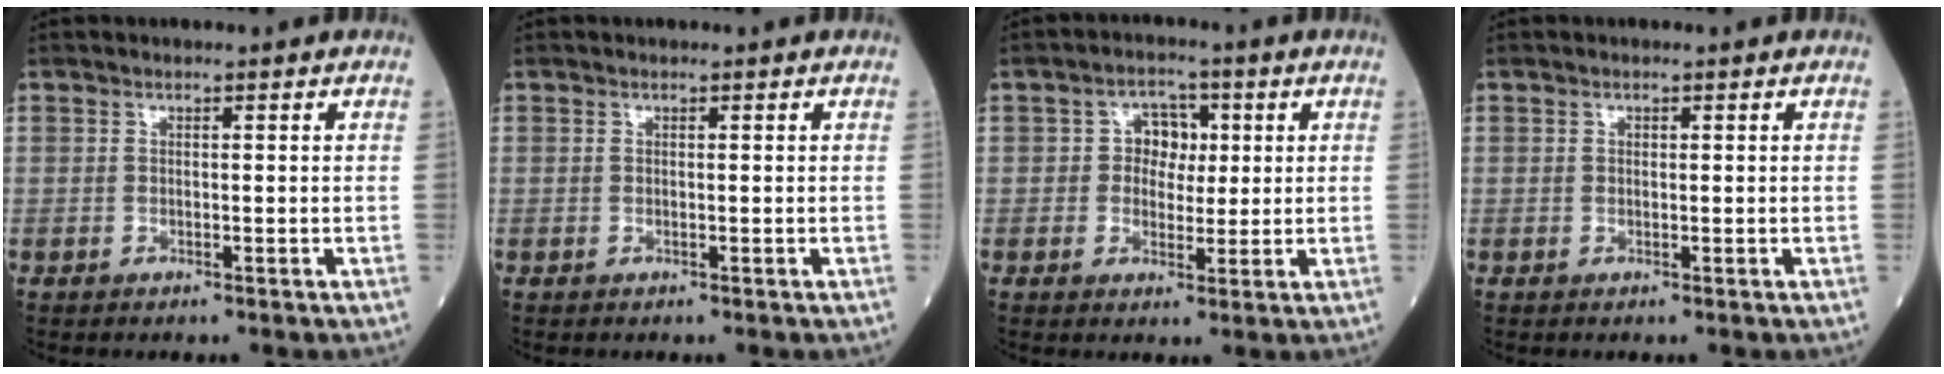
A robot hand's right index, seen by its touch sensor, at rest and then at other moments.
{"total": 0.0}
{"total": 4.6, "force": [0.7, 3.6, 2.8], "torque": [-0.035, 0.012, 0.011]}
{"total": 0.0}